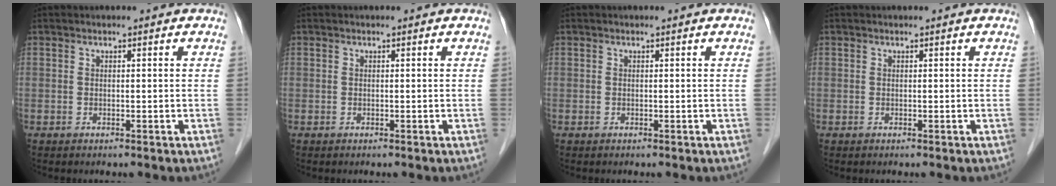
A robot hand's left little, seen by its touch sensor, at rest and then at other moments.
{"total": 0.0}
{"total": 0.0}
{"total": 0.0}